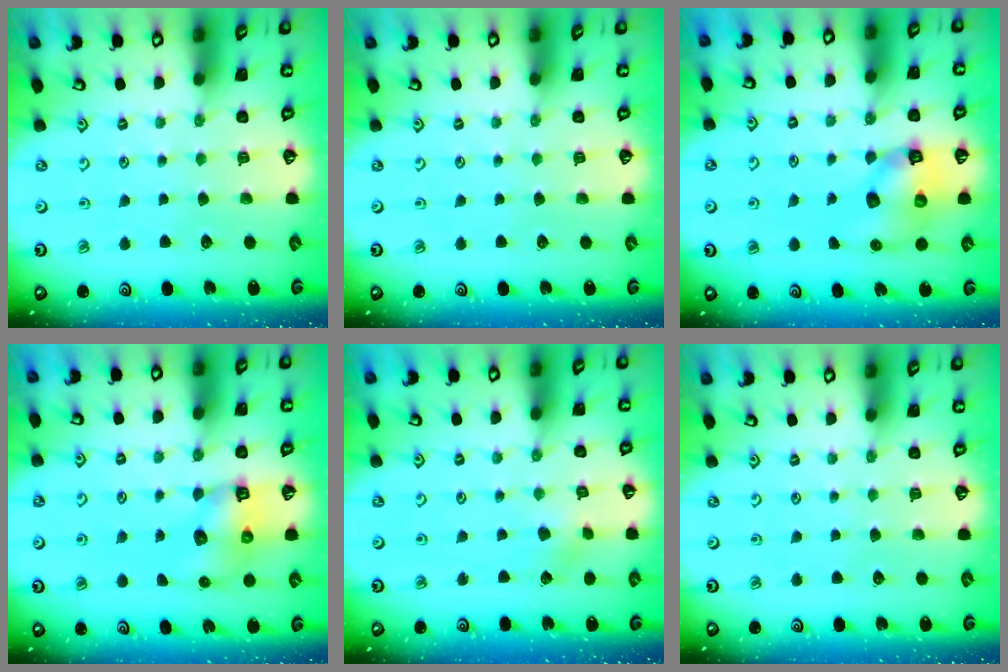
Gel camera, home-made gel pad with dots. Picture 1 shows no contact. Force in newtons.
{"total": 0.0}
{"total": 9.8, "press": 9.7, "slide": 1.6}
{"total": 6.4, "press": 6.4, "slide": 0.4}
{"total": 2.9, "press": 2.8, "slide": 0.3}
{"total": 0.0}